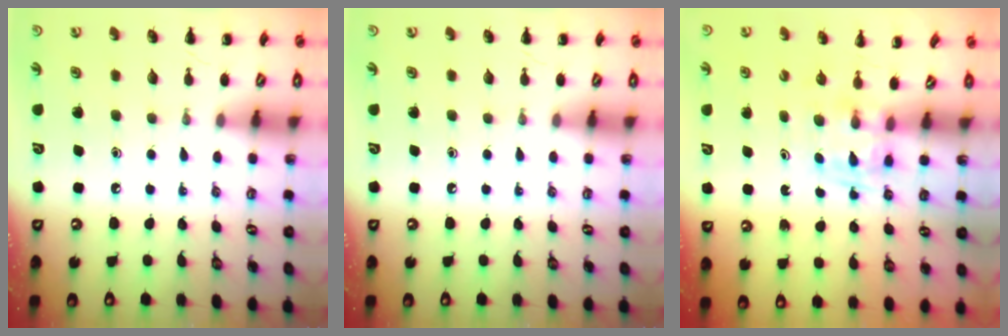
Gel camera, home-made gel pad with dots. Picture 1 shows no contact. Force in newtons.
{"total": 0.0}
{"total": 2.4, "press": 2.2, "slide": 1.1}